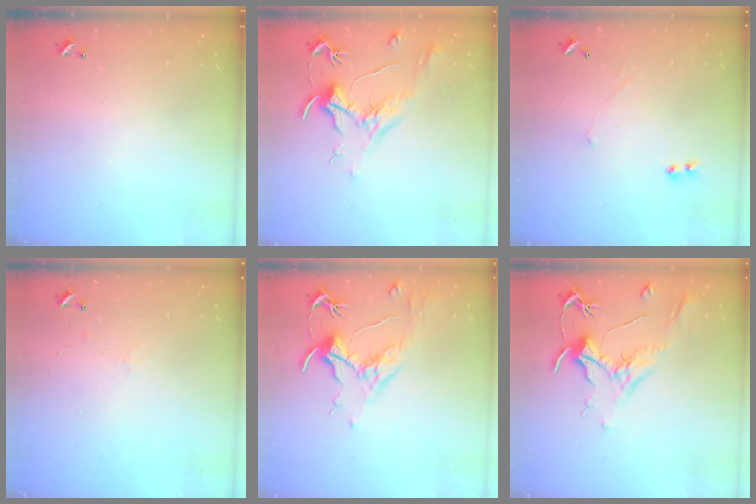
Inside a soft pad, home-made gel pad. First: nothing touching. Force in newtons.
{"total": 1.8, "press": 1.6, "slide": 0.9}
{"total": 2.4, "press": 2.3, "slide": 0.5}
{"total": 0.9, "press": 0.7, "slide": 0.5}
{"total": 1.7, "press": 1.4, "slide": 0.9}
{"total": 2.1, "press": 2.0, "slide": 0.8}